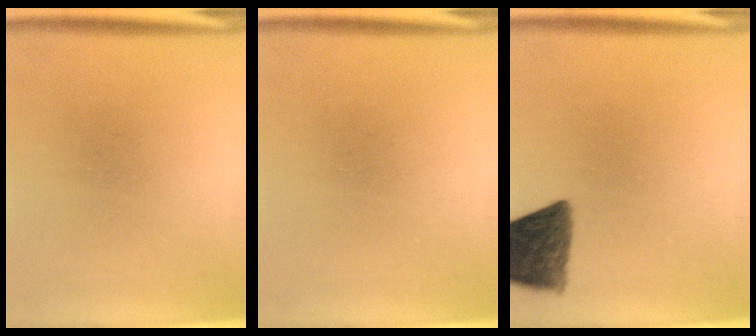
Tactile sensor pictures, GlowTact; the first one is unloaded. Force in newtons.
{"total": 0.0}
{"total": 10.4}